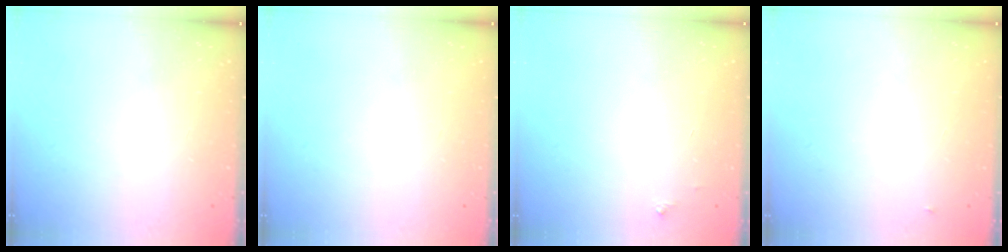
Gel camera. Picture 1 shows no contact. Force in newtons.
{"total": 0.0}
{"total": 2.5, "press": 2.5, "slide": 0.4}
{"total": 2.8, "press": 2.8, "slide": 0.4}